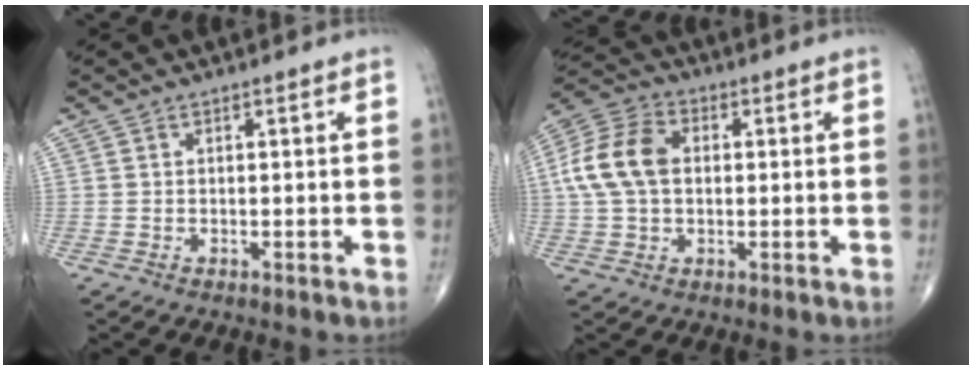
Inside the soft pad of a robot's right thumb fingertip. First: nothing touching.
{"total": 11.6, "force": [1.2, 7.9, 8.4], "torque": [-0.170, 0.027, 0.016]}